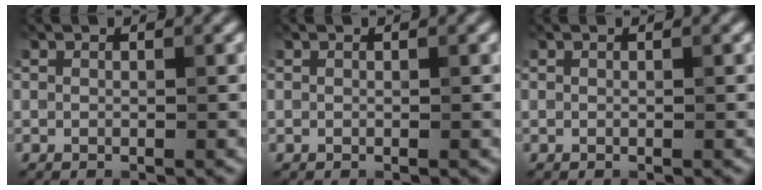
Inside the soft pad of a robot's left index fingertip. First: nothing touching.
{"total": 0.0}
{"total": 0.0}